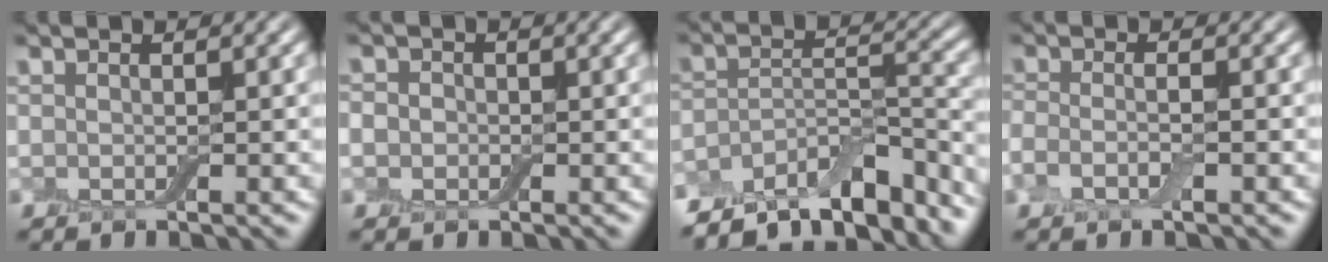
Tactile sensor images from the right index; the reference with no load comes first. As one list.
[{"total": 1.7, "force": [-0.2, 1.6, 0.5], "torque": [0.005, 0.007, -0.020]}, {"total": 9.6, "force": [-8.1, 3.1, 4.1], "torque": [-0.065, 0.003, -0.134]}, {"total": 1.9, "force": [-1.0, 0.5, 1.5], "torque": [-0.039, -0.001, -0.028]}]